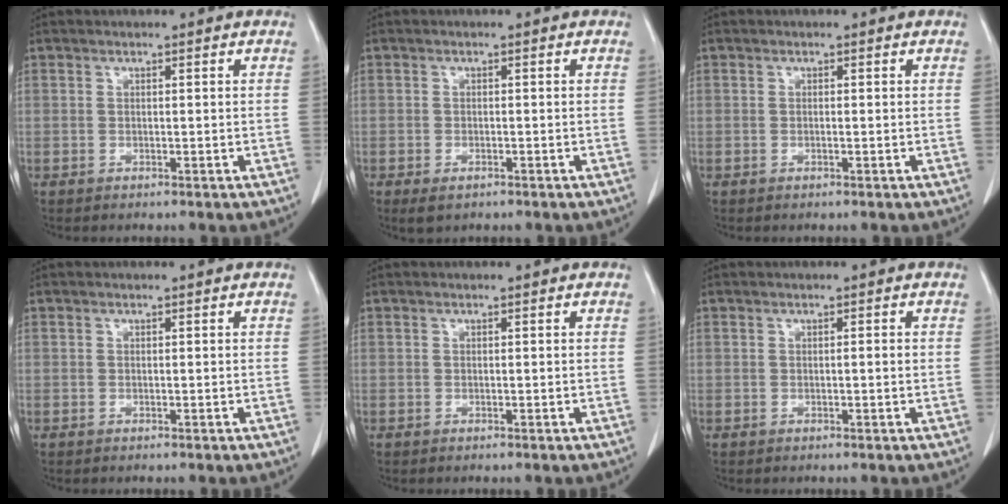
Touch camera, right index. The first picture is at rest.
{"total": 2.1, "force": [-1.2, 1.1, 1.4], "torque": [-0.022, -0.003, -0.009]}
{"total": 0.0}
{"total": 0.0}
{"total": 0.0}
{"total": 0.6, "force": [0.0, 0.0, 0.6], "torque": [-0.008, 0.000, 0.000]}